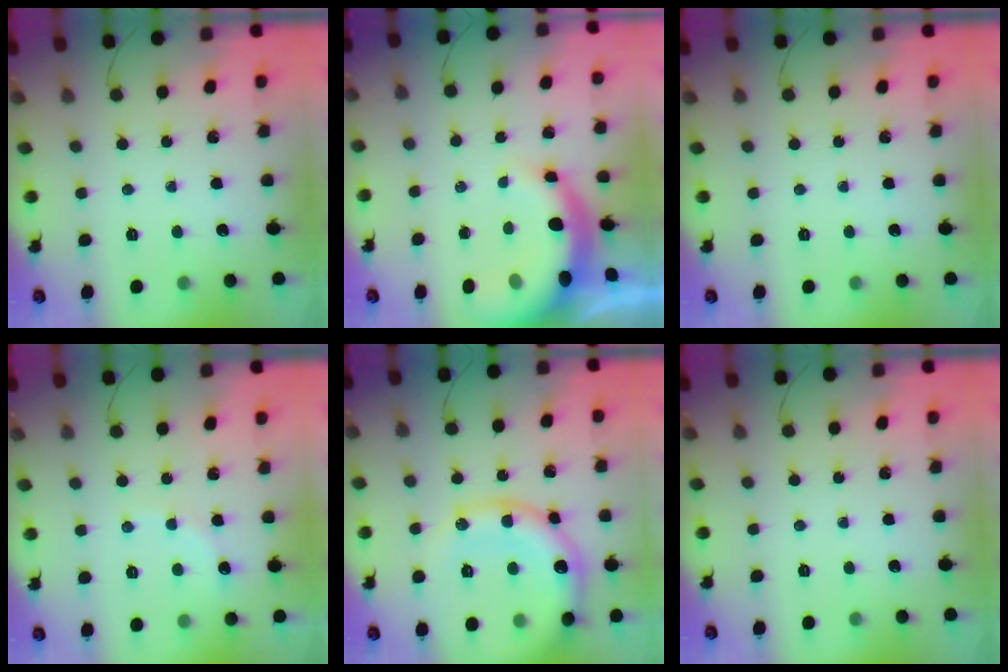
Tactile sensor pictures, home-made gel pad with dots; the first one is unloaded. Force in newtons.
{"total": 8.6, "press": 8.4, "slide": 1.9}
{"total": 0.0}
{"total": 5.9, "press": 5.8, "slide": 0.8}
{"total": 18.8, "press": 18.6, "slide": 2.9}
{"total": 0.0}